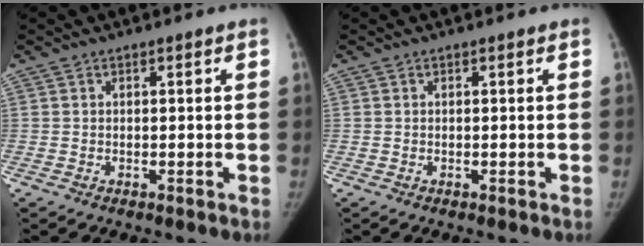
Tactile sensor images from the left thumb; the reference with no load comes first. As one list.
[{"total": 0.0}]